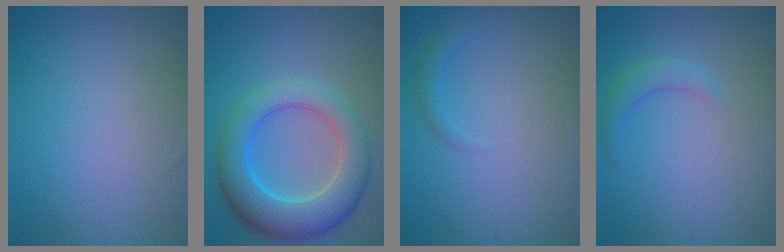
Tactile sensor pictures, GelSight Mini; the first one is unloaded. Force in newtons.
{"total": 8.6, "press": 8.6, "slide": 0.5}
{"total": 1.3, "press": 1.3, "slide": 0.0}
{"total": 2.1, "press": 2.1, "slide": 0.2}